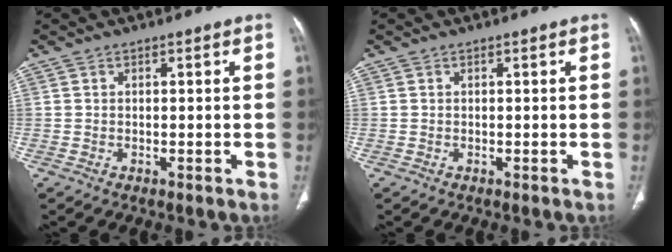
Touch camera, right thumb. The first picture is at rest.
{"total": 0.0}